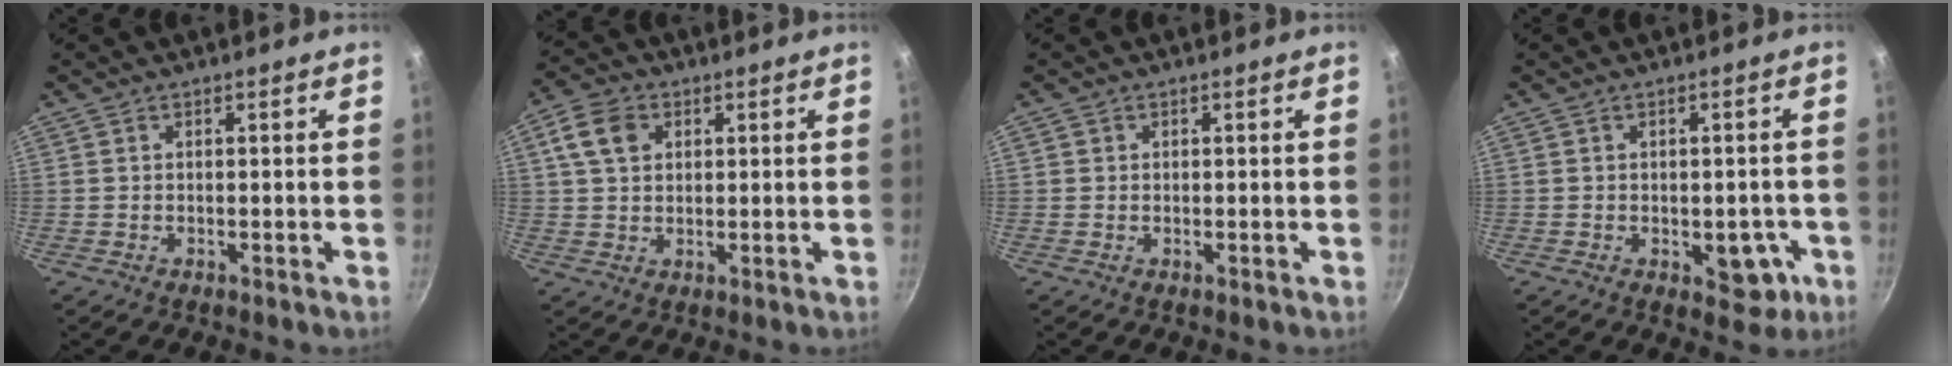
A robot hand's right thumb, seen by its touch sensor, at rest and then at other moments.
{"total": 5.6, "force": [1.7, 4.3, 3.2], "torque": [-0.045, 0.002, 0.026]}
{"total": 0.6, "force": [0.1, 0.6, 0.1], "torque": [0.003, 0.001, 0.000]}
{"total": 6.2, "force": [-1.9, 3.9, 4.4], "torque": [-0.018, 0.009, -0.019]}